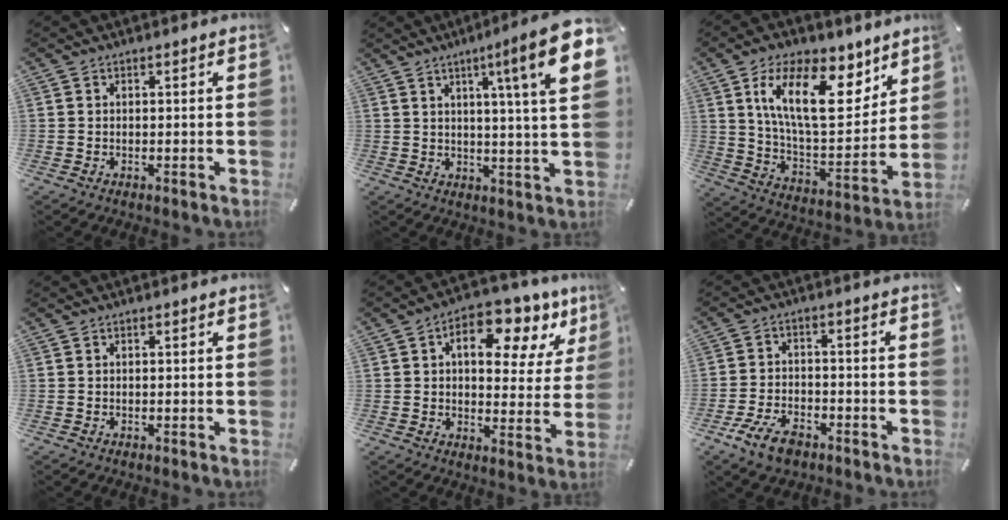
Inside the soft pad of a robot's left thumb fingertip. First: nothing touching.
{"total": 15.2, "force": [6.3, 0.7, 13.8], "torque": [-0.210, -0.031, 0.084]}
{"total": 20.1, "force": [10.7, 9.5, 14.2], "torque": [-0.238, -0.046, 0.181]}
{"total": 0.0}
{"total": 13.3, "force": [6.2, 7.5, 9.1], "torque": [-0.116, -0.031, 0.098]}
{"total": 8.0, "force": [-4.7, 4.4, 4.7], "torque": [-0.101, 0.017, -0.088]}